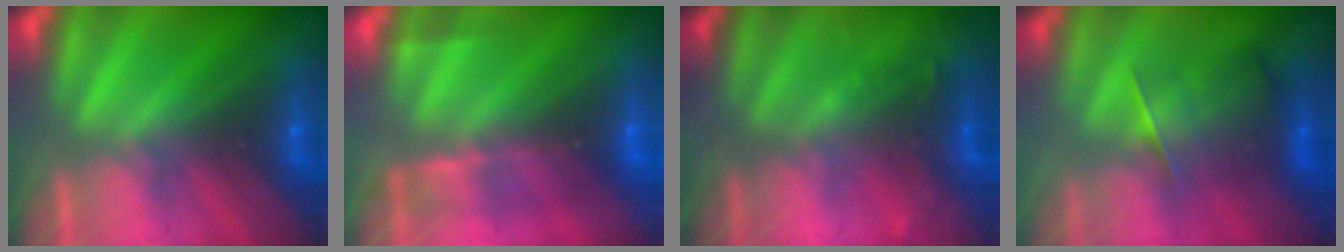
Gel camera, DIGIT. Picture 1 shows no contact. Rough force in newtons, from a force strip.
{"total": 2.2}
{"total": 2.2}
{"total": 2.1}